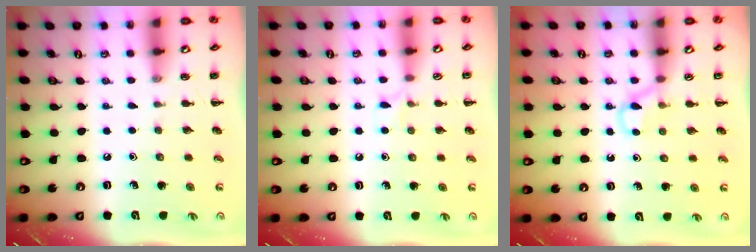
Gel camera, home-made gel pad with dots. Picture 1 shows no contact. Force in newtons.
{"total": 4.9, "press": 4.5, "slide": 1.8}
{"total": 4.7, "press": 4.5, "slide": 1.2}